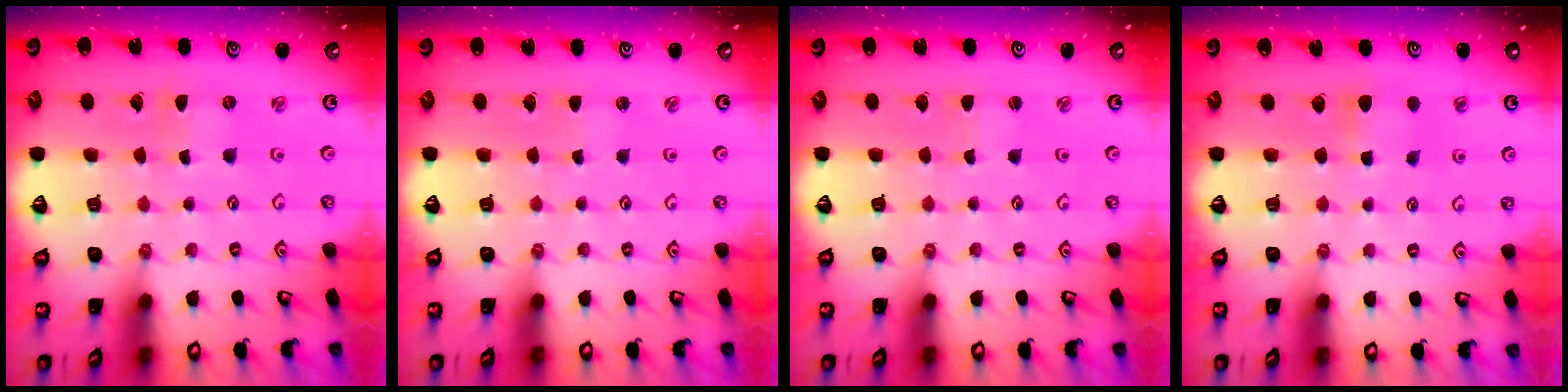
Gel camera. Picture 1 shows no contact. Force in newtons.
{"total": 0.8, "press": 0.8, "slide": 0.1}
{"total": 1.8, "press": 1.8, "slide": 0.3}
{"total": 4.9, "press": 4.8, "slide": 0.7}